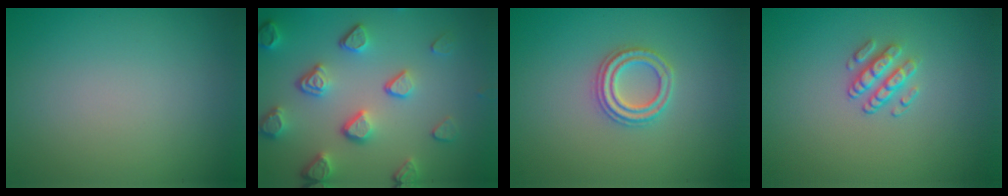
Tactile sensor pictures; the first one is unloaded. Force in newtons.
{"total": 5.2, "press": 4.1, "slide": 3.2}
{"total": 2.4, "press": 2.3, "slide": 0.5}
{"total": 2.0, "press": 1.6, "slide": 1.3}